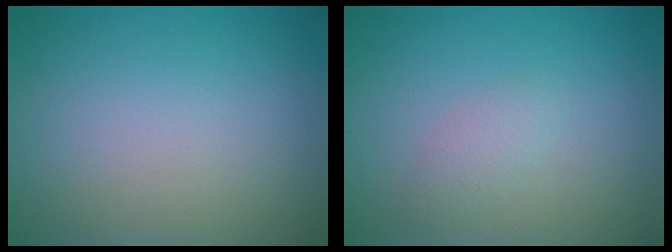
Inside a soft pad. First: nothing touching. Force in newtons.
{"total": 1.2, "press": 1.2, "slide": 0.0}